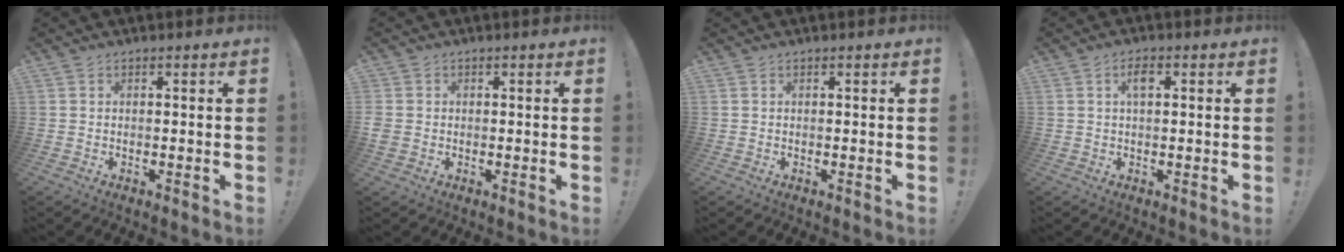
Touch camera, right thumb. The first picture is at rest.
{"total": 2.5, "force": [0.0, 2.3, 1.0], "torque": [-0.025, 0.001, 0.001]}
{"total": 0.0}
{"total": 3.3, "force": [1.0, 1.4, 2.8], "torque": [-0.044, 0.005, 0.011]}